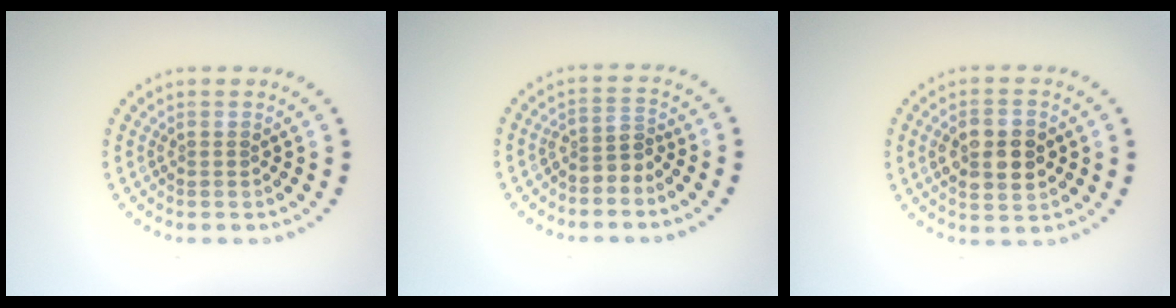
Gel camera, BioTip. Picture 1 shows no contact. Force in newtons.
{"total": 2.1, "press": 1.5, "slide": 1.4}
{"total": 4.9, "press": 4.9, "slide": 0.1}